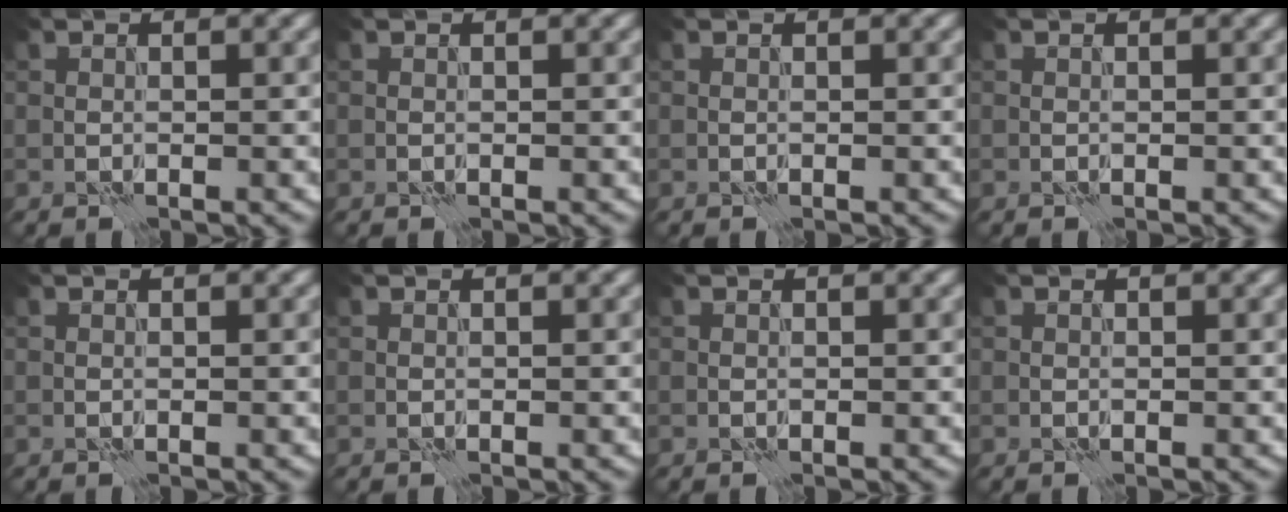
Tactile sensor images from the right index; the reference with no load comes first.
{"total": 0.0}
{"total": 0.0}
{"total": 0.0}
{"total": 0.0}
{"total": 0.0}
{"total": 0.0}
{"total": 0.0}